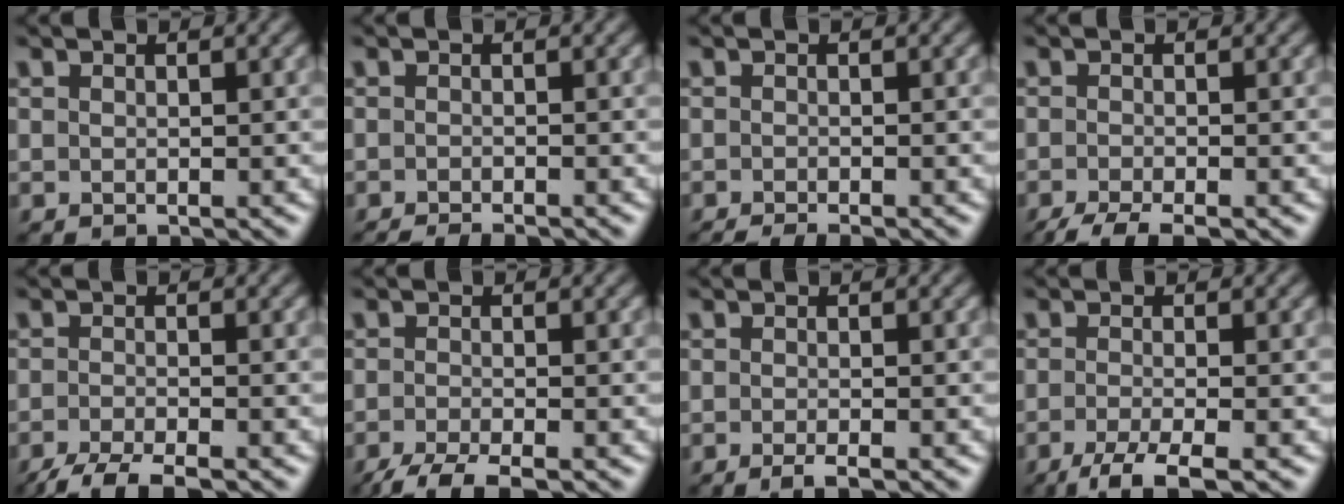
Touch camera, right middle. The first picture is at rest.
{"total": 3.0, "force": [-2.5, 0.4, 1.5], "torque": [-0.021, -0.002, -0.043]}
{"total": 2.7, "force": [-2.1, 0.4, 1.6], "torque": [-0.019, -0.004, -0.037]}
{"total": 3.6, "force": [-2.7, 0.7, 2.3], "torque": [-0.038, -0.006, -0.054]}
{"total": 4.0, "force": [-3.1, 0.7, 2.4], "torque": [-0.043, -0.007, -0.064]}
{"total": 3.8, "force": [-2.8, 0.7, 2.5], "torque": [-0.044, -0.007, -0.060]}
{"total": 1.6, "force": [-0.9, 0.3, 1.3], "torque": [-0.016, -0.003, -0.019]}
{"total": 3.8, "force": [-2.3, 0.8, 2.9], "torque": [-0.050, -0.007, -0.053]}